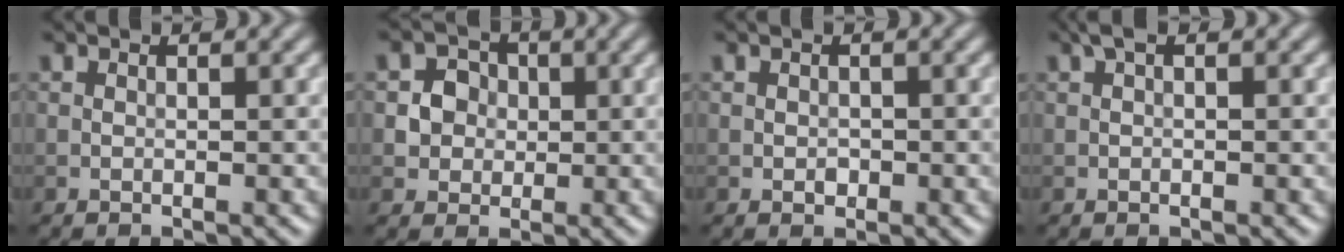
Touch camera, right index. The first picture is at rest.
{"total": 2.7, "force": [0.0, 2.6, 0.9], "torque": [-0.004, -0.003, -0.002]}
{"total": 0.7, "force": [-0.2, 0.6, 0.4], "torque": [-0.004, -0.003, -0.004]}
{"total": 1.1, "force": [0.4, 0.4, 1.0], "torque": [-0.020, 0.005, 0.006]}